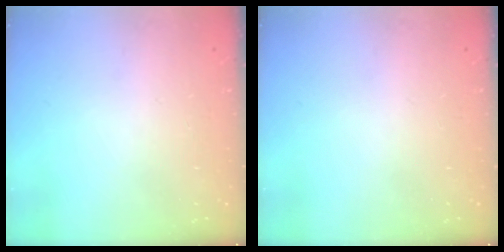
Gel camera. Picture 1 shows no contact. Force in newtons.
{"total": 0.0}